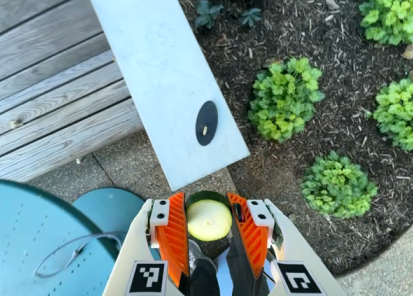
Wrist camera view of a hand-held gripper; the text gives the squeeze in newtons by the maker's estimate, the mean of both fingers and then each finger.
{"total": 13.2, "left": 13.0, "right": 13.3}